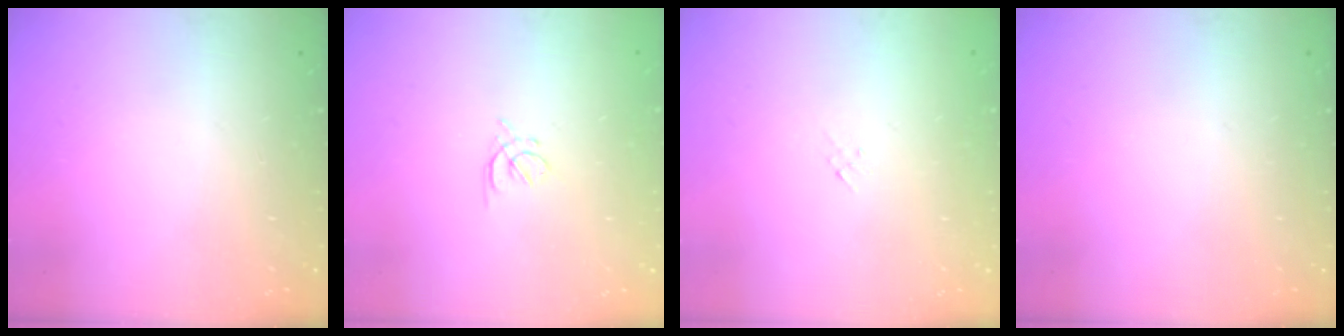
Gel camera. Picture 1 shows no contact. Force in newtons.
{"total": 2.5, "press": 2.4, "slide": 0.6}
{"total": 1.3, "press": 1.2, "slide": 0.5}
{"total": 0.0}